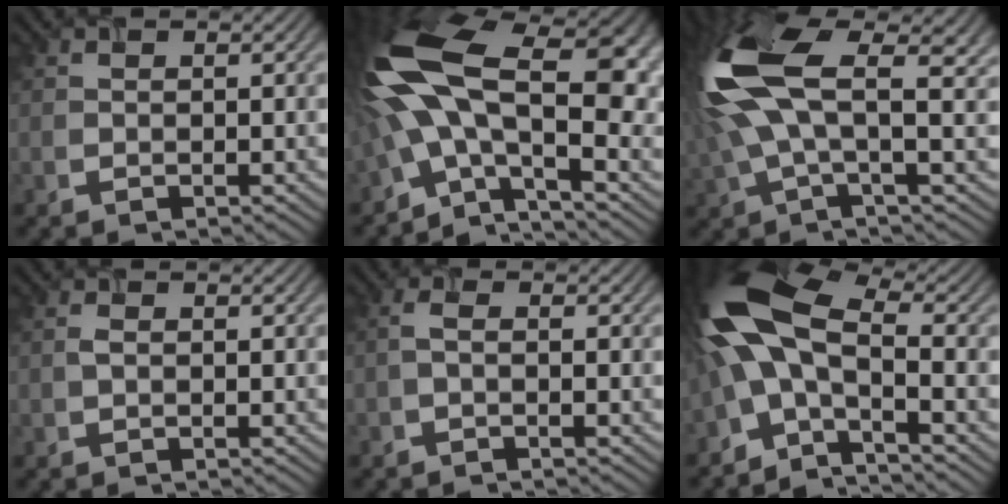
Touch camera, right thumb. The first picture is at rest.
{"total": 17.5, "force": [-0.8, 7.6, 15.7], "torque": [-0.316, 0.020, -0.022]}
{"total": 15.1, "force": [3.0, 5.6, 13.7], "torque": [-0.334, 0.011, 0.056]}
{"total": 0.8, "force": [-0.4, 0.3, 0.6], "torque": [-0.015, 0.003, -0.006]}
{"total": 1.3, "force": [-0.7, 0.2, 1.0], "torque": [-0.024, 0.007, -0.018]}
{"total": 11.6, "force": [-1.7, 5.1, 10.3], "torque": [-0.238, 0.022, -0.055]}